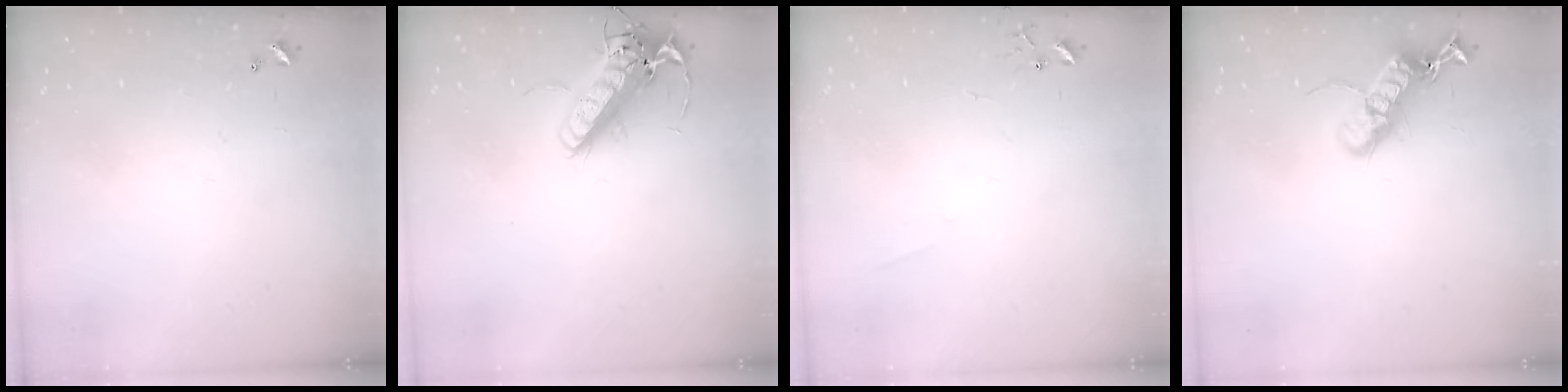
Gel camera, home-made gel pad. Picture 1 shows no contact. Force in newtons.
{"total": 16.2, "press": 15.9, "slide": 3.2}
{"total": 3.8, "press": 3.7, "slide": 0.6}
{"total": 16.8, "press": 16.7, "slide": 0.8}